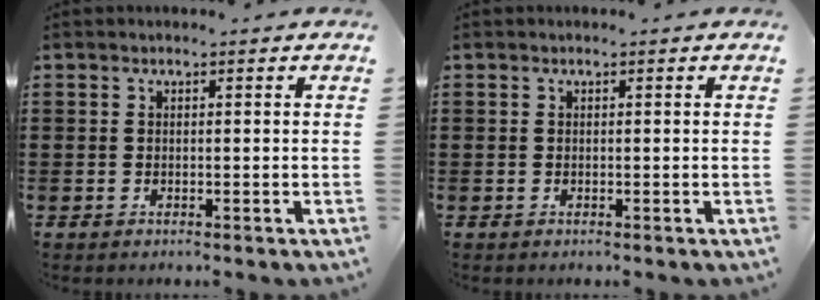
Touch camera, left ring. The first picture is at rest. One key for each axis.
{"total": 0.0}